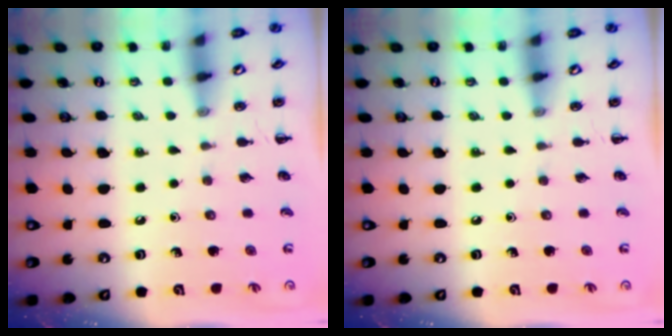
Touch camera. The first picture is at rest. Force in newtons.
{"total": 0.0}